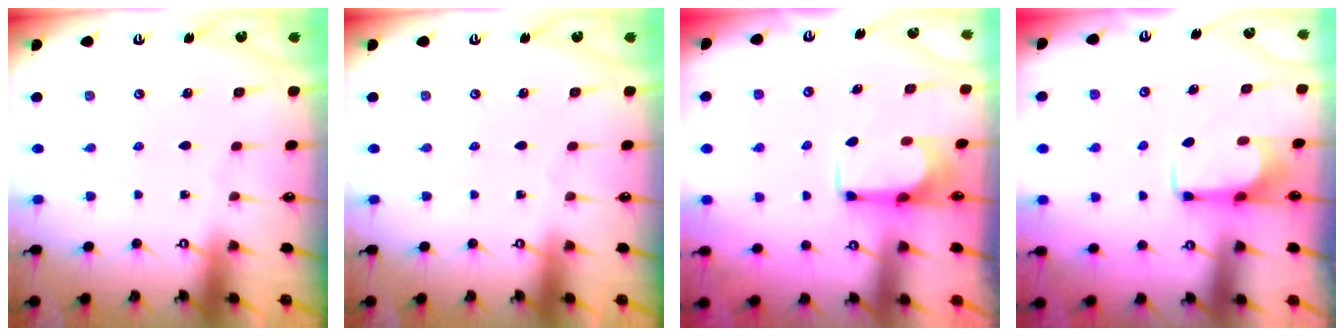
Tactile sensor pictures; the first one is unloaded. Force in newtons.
{"total": 0.0}
{"total": 0.0}
{"total": 1.7, "press": 1.6, "slide": 0.5}